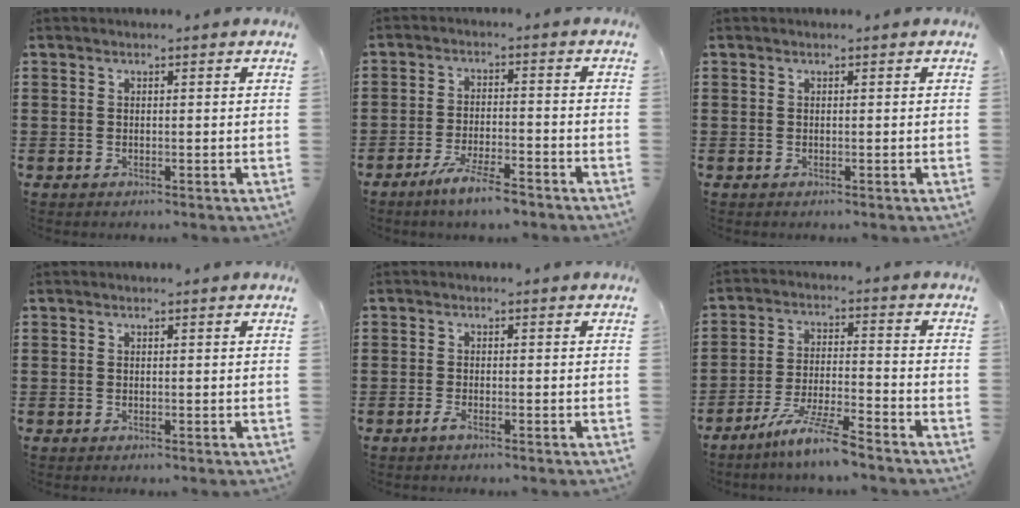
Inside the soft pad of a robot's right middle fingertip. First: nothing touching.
{"total": 5.5, "force": [-4.3, 0.5, 3.4], "torque": [-0.074, -0.007, -0.082]}
{"total": 0.0}
{"total": 0.0}
{"total": 1.4, "force": [-0.8, 0.2, 1.1], "torque": [-0.021, -0.003, -0.014]}
{"total": 7.8, "force": [-6.5, -0.1, 4.4], "torque": [-0.096, -0.012, -0.125]}